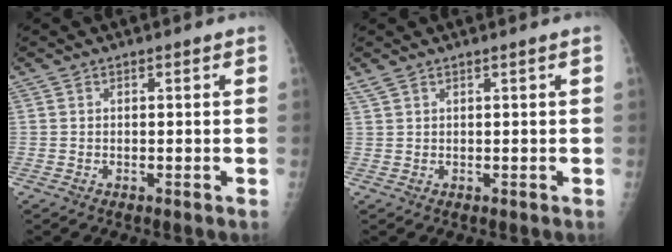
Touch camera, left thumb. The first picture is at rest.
{"total": 1.3, "force": [1.0, -0.1, 0.8], "torque": [-0.026, 0.011, 0.028]}